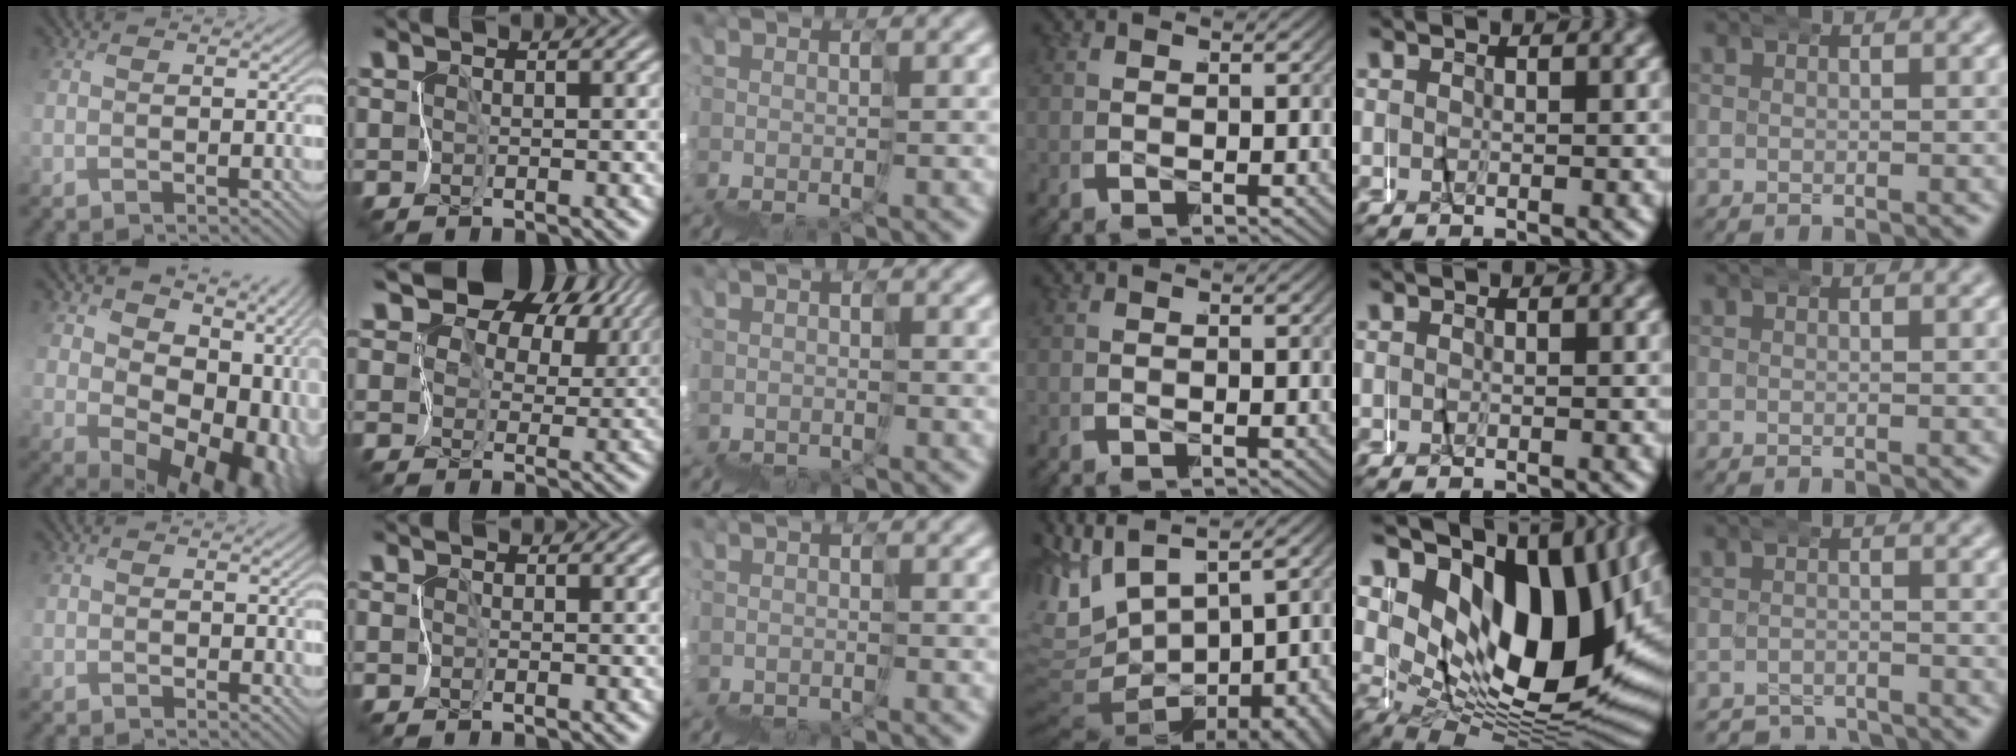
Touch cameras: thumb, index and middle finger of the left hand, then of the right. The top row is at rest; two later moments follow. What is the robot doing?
{"motion": "wrap", "object": "masking tape"}